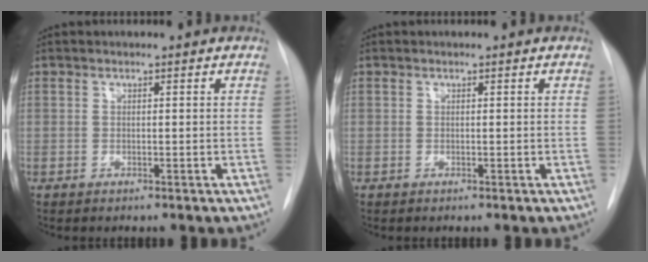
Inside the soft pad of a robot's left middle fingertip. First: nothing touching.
{"total": 0.0}